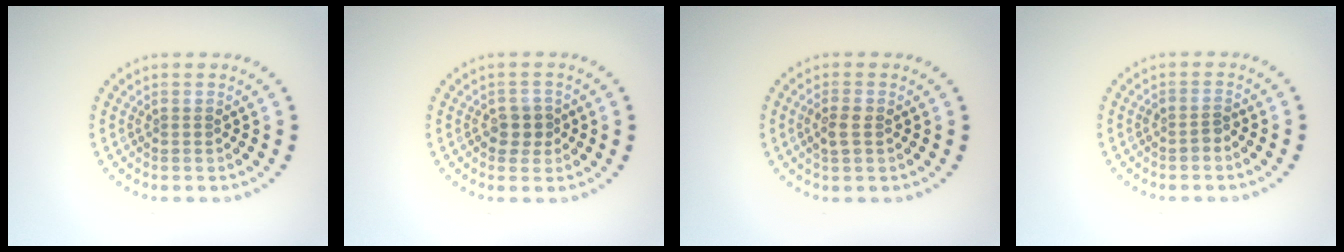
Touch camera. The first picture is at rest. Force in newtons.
{"total": 1.5, "press": 1.4, "slide": 0.6}
{"total": 1.8, "press": 1.7, "slide": 0.6}
{"total": 1.1, "press": 0.8, "slide": 0.7}